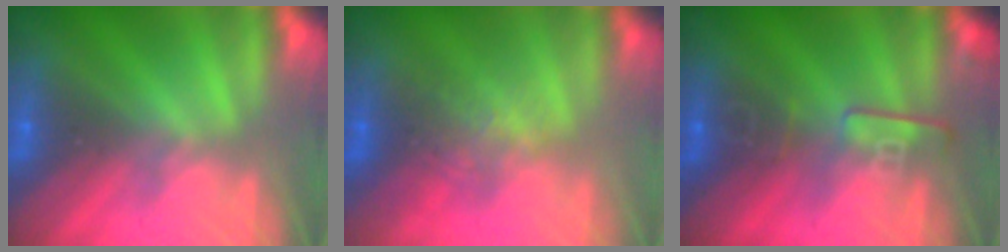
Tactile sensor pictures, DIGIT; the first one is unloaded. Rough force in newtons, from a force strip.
{"total": 2.8}
{"total": 2.4}